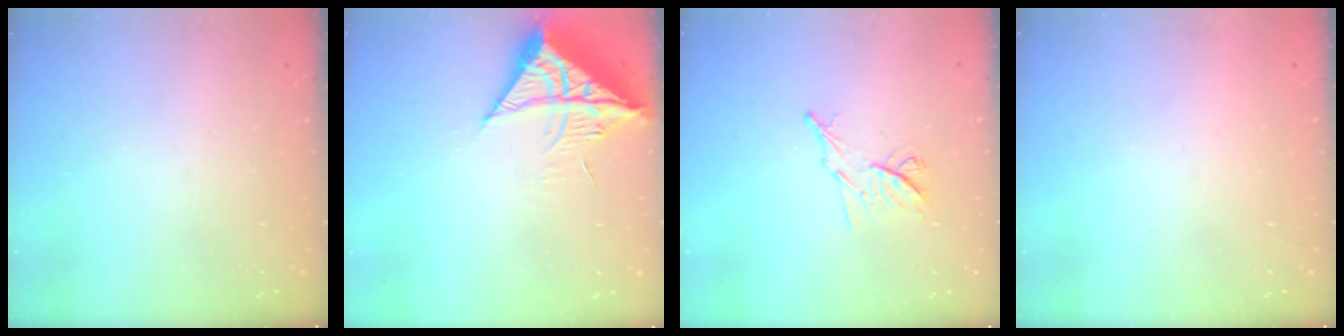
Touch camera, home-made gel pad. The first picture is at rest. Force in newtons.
{"total": 10.5, "press": 10.5, "slide": 1.0}
{"total": 8.6, "press": 8.6, "slide": 0.7}
{"total": 1.5, "press": 1.5, "slide": 0.1}